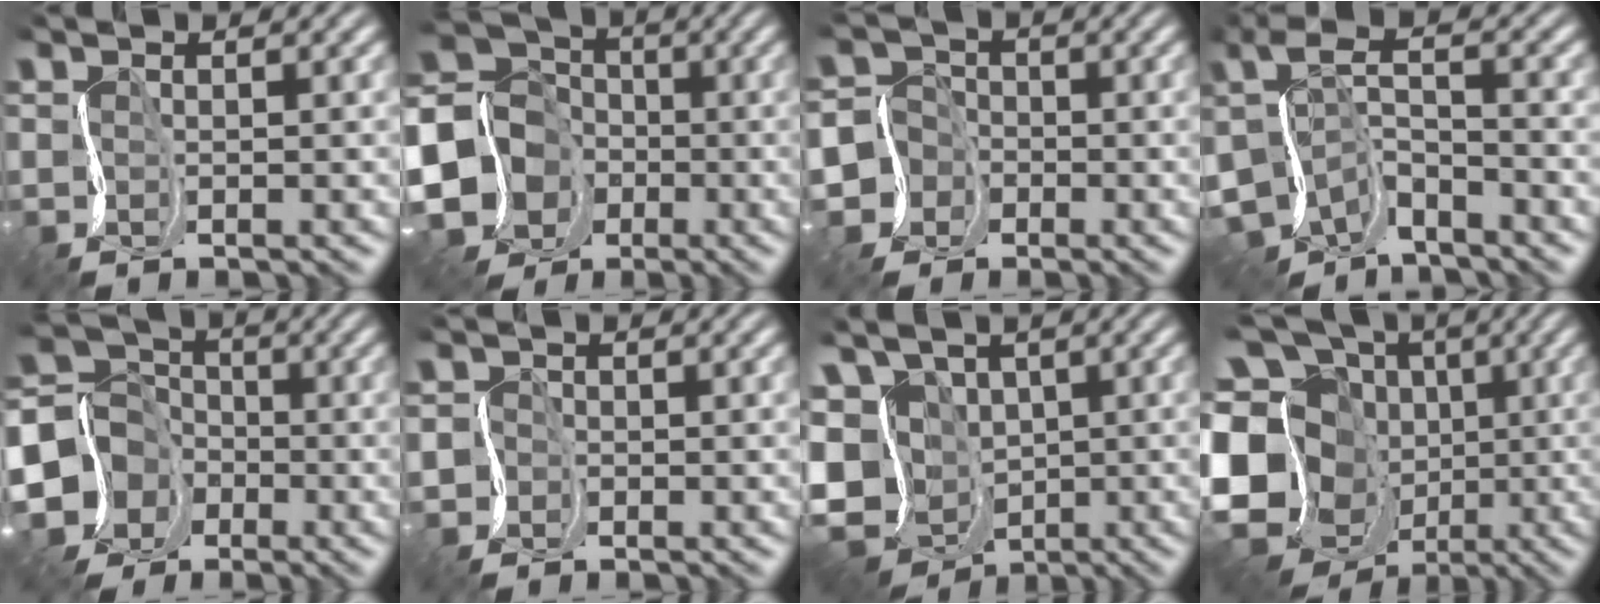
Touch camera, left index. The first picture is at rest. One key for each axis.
{"total": 13.6, "fx": -3.6, "fy": 12.5, "fz": 4.1, "tx": -0.115, "ty": -0.011, "tz": -0.092}
{"total": 4.3, "fx": -1.5, "fy": 4.0, "fz": 0.0, "tx": 0.013, "ty": 0.014, "tz": -0.052}
{"total": 6.3, "fx": -2.3, "fy": 3.7, "fz": 4.5, "tx": -0.088, "ty": -0.001, "tz": -0.051}
{"total": 7.4, "fx": -2.3, "fy": 6.7, "fz": 2.1, "tx": -0.045, "ty": 0.000, "tz": -0.072}
{"total": 1.3, "fx": -0.5, "fy": 1.2, "fz": -0.1, "tx": 0.009, "ty": 0.001, "tz": -0.014}
{"total": 11.8, "fx": -2.1, "fy": 9.9, "fz": 6.2, "tx": -0.104, "ty": -0.011, "tz": -0.057}
{"total": 19.9, "fx": -2.5, "fy": 17.6, "fz": 8.9, "tx": -0.207, "ty": 0.023, "tz": -0.077}